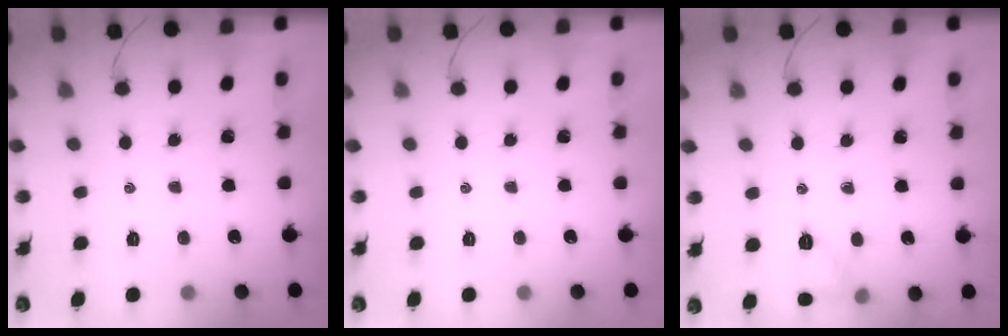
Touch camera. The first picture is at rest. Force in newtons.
{"total": 0.0}
{"total": 7.3, "press": 7.2, "slide": 1.2}